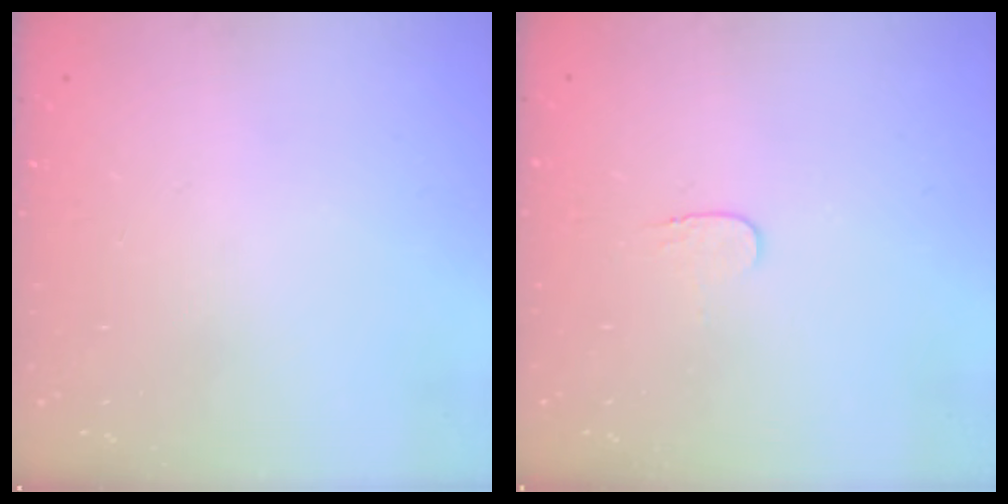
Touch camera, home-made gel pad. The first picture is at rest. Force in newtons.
{"total": 3.5, "press": 3.5, "slide": 0.4}